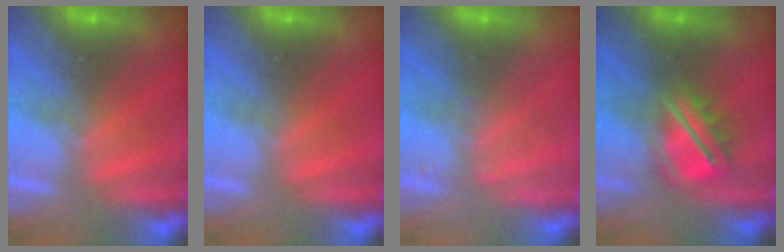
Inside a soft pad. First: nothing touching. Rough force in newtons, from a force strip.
{"total": 0.0}
{"total": 2.0}
{"total": 4.9}